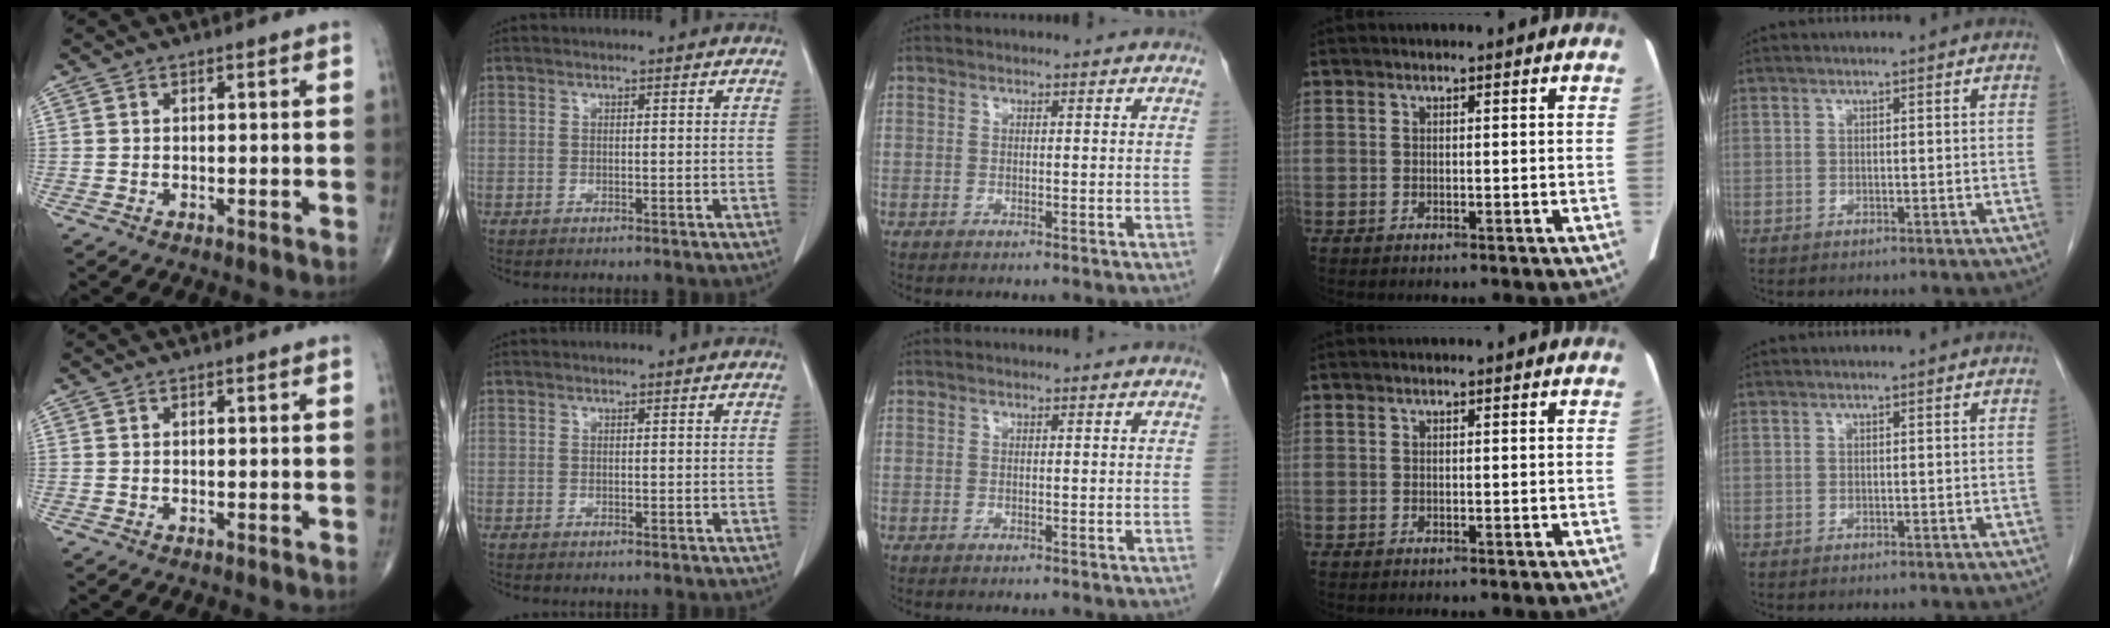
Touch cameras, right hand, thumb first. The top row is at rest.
{}